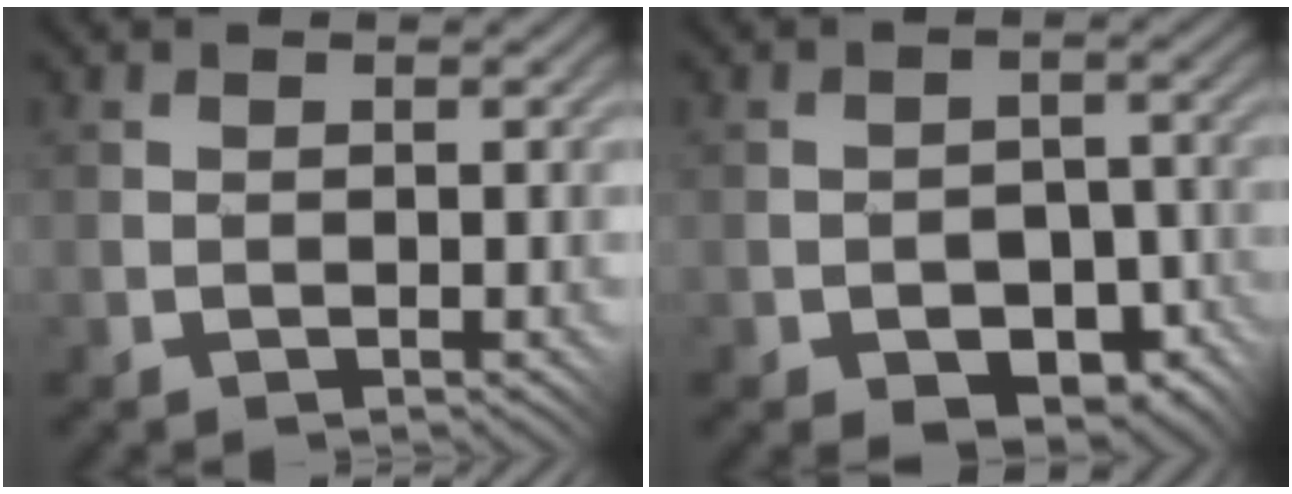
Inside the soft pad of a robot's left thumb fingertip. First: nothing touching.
{"total": 7.2, "force": [-4.2, 4.2, 4.0], "torque": [-0.057, -0.001, -0.060]}